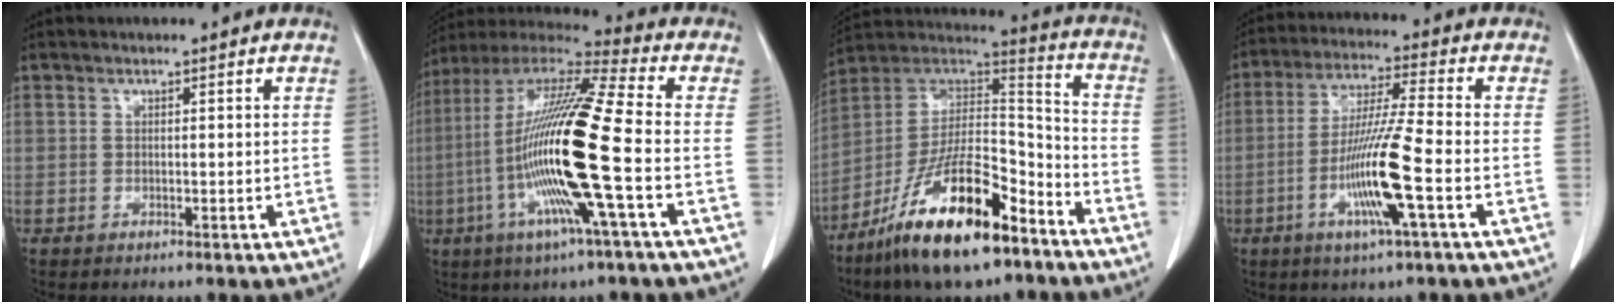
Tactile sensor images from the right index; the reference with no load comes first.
{"total": 20.1, "force": [-4.0, -0.1, 19.7], "torque": [-0.397, -0.012, -0.092]}
{"total": 20.7, "force": [-13.0, 5.5, 15.2], "torque": [-0.276, 0.004, -0.230]}
{"total": 11.5, "force": [-3.6, -0.6, 10.9], "torque": [-0.215, -0.012, -0.073]}